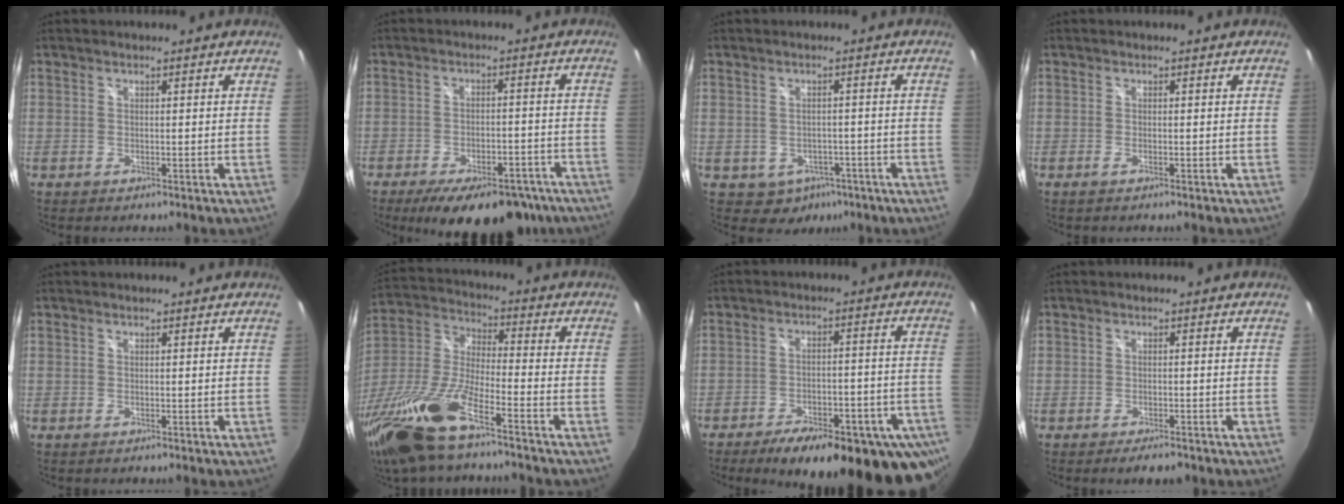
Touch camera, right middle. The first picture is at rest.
{"total": 16.8, "force": [-12.5, 6.9, 8.8], "torque": [-0.154, -0.008, -0.157]}
{"total": 5.7, "force": [-3.0, 4.4, 1.8], "torque": [-0.041, 0.004, -0.025]}
{"total": 0.6, "force": [-0.4, 0.1, 0.5], "torque": [-0.010, -0.001, -0.010]}
{"total": 0.0}
{"total": 20.0, "force": [-13.1, 4.7, 14.4], "torque": [-0.315, -0.035, -0.262]}
{"total": 24.6, "force": [-17.8, 8.0, 14.9], "torque": [-0.219, -0.028, -0.223]}
{"total": 3.5, "force": [-2.7, 1.3, 1.9], "torque": [-0.039, -0.005, -0.039]}